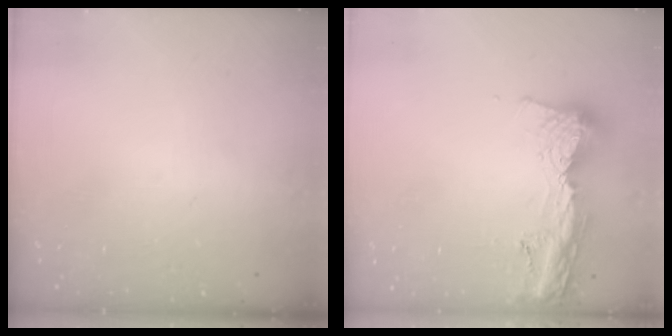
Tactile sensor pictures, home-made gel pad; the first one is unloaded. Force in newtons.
{"total": 13.9, "press": 13.8, "slide": 1.2}